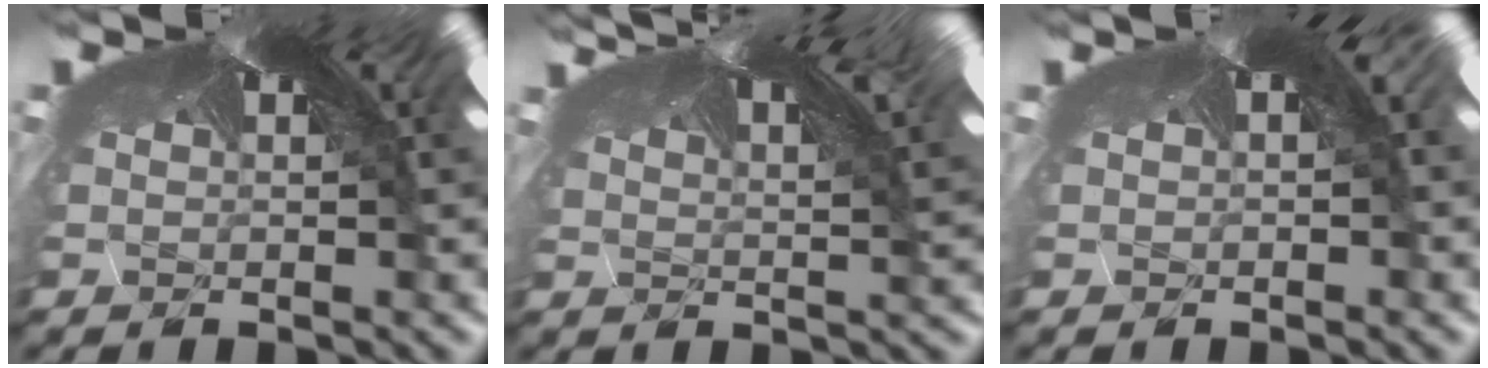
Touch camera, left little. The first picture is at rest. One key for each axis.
{"total": 1.6, "fx": 1.4, "fy": -0.1, "fz": 0.7, "tx": -0.038, "ty": 0.012, "tz": 0.015}
{"total": 0.8, "fx": 0.0, "fy": 0.7, "fz": 0.5, "tx": -0.018, "ty": 0.003, "tz": -0.002}